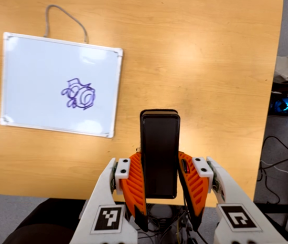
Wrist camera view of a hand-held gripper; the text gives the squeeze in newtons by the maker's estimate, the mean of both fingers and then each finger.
{"total": 5.4, "left": 3.6, "right": 7.2}